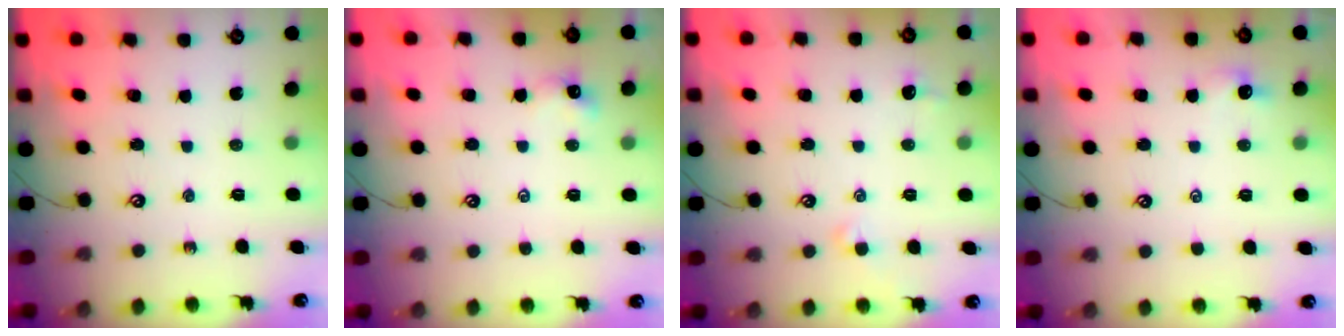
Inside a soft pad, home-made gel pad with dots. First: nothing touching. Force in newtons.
{"total": 0.0}
{"total": 1.1, "press": 0.8, "slide": 0.6}
{"total": 1.1, "press": 1.0, "slide": 0.4}